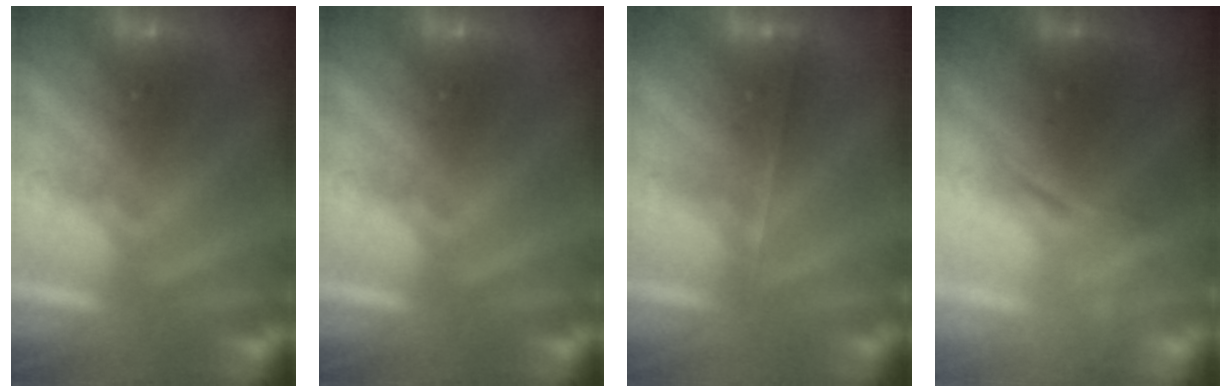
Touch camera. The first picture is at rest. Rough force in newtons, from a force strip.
{"total": 0.0}
{"total": 1.8}
{"total": 1.9}